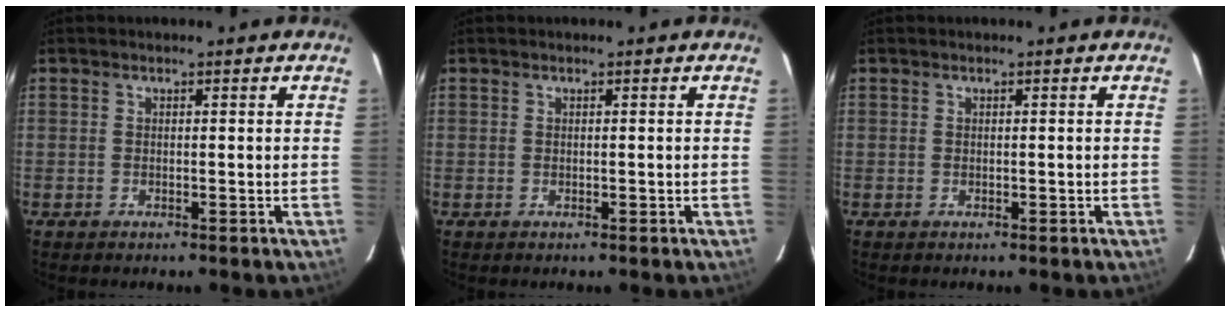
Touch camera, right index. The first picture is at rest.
{"total": 0.0}
{"total": 0.0}